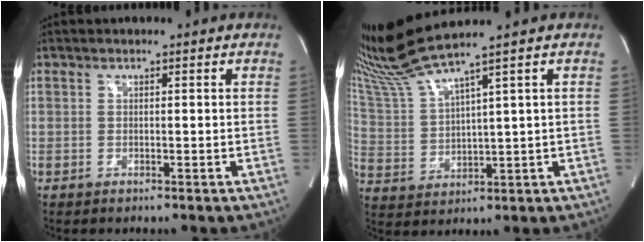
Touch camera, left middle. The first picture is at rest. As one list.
[{"total": 9.0, "force": [7.7, -2.6, 3.8], "torque": [-0.093, -0.003, 0.163]}]